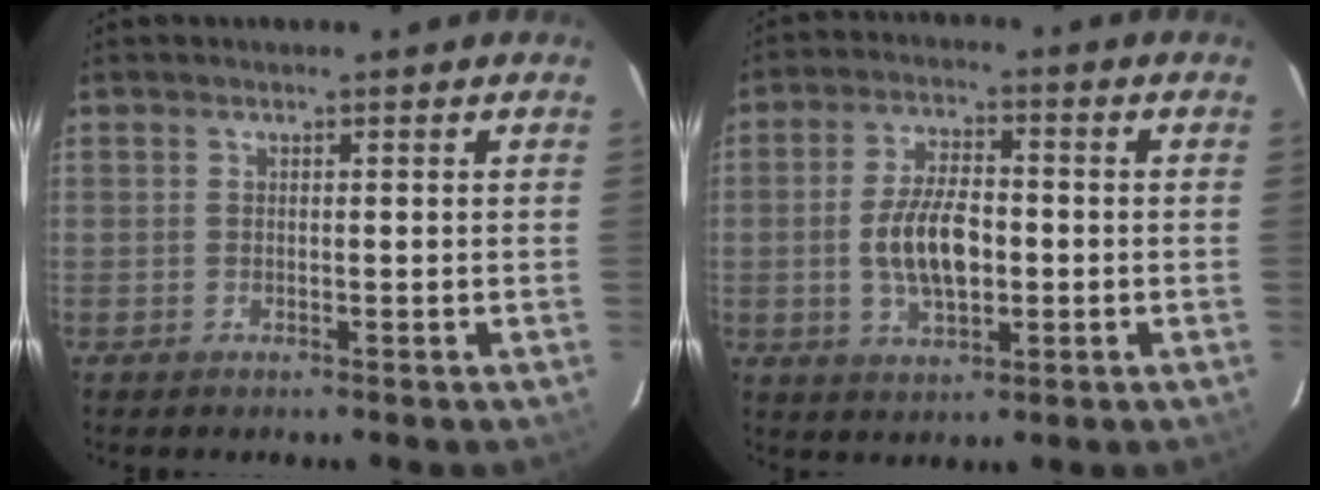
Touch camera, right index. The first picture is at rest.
{"total": 9.8, "force": [-1.3, 4.7, 8.4], "torque": [-0.164, 0.003, -0.020]}